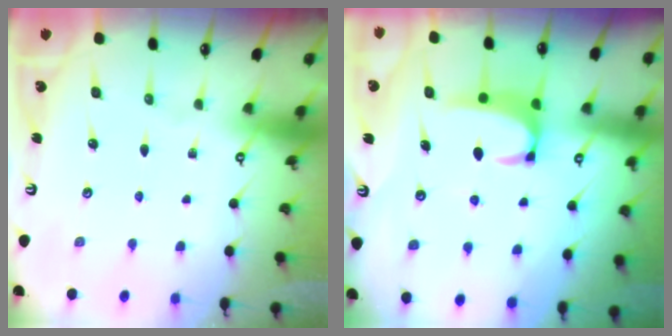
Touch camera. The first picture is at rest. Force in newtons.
{"total": 2.0, "press": 2.0, "slide": 0.3}